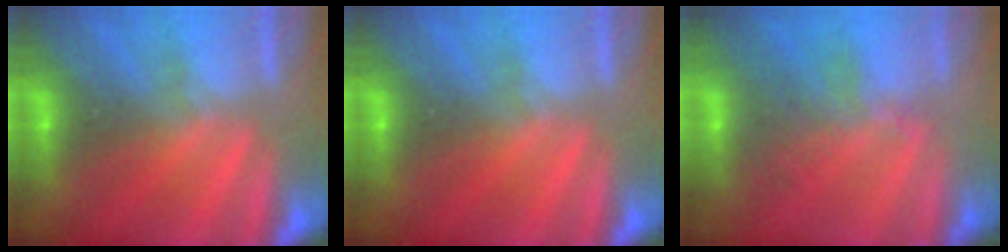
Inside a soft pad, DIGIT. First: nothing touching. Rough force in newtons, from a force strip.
{"total": 0.0}
{"total": 2.4}